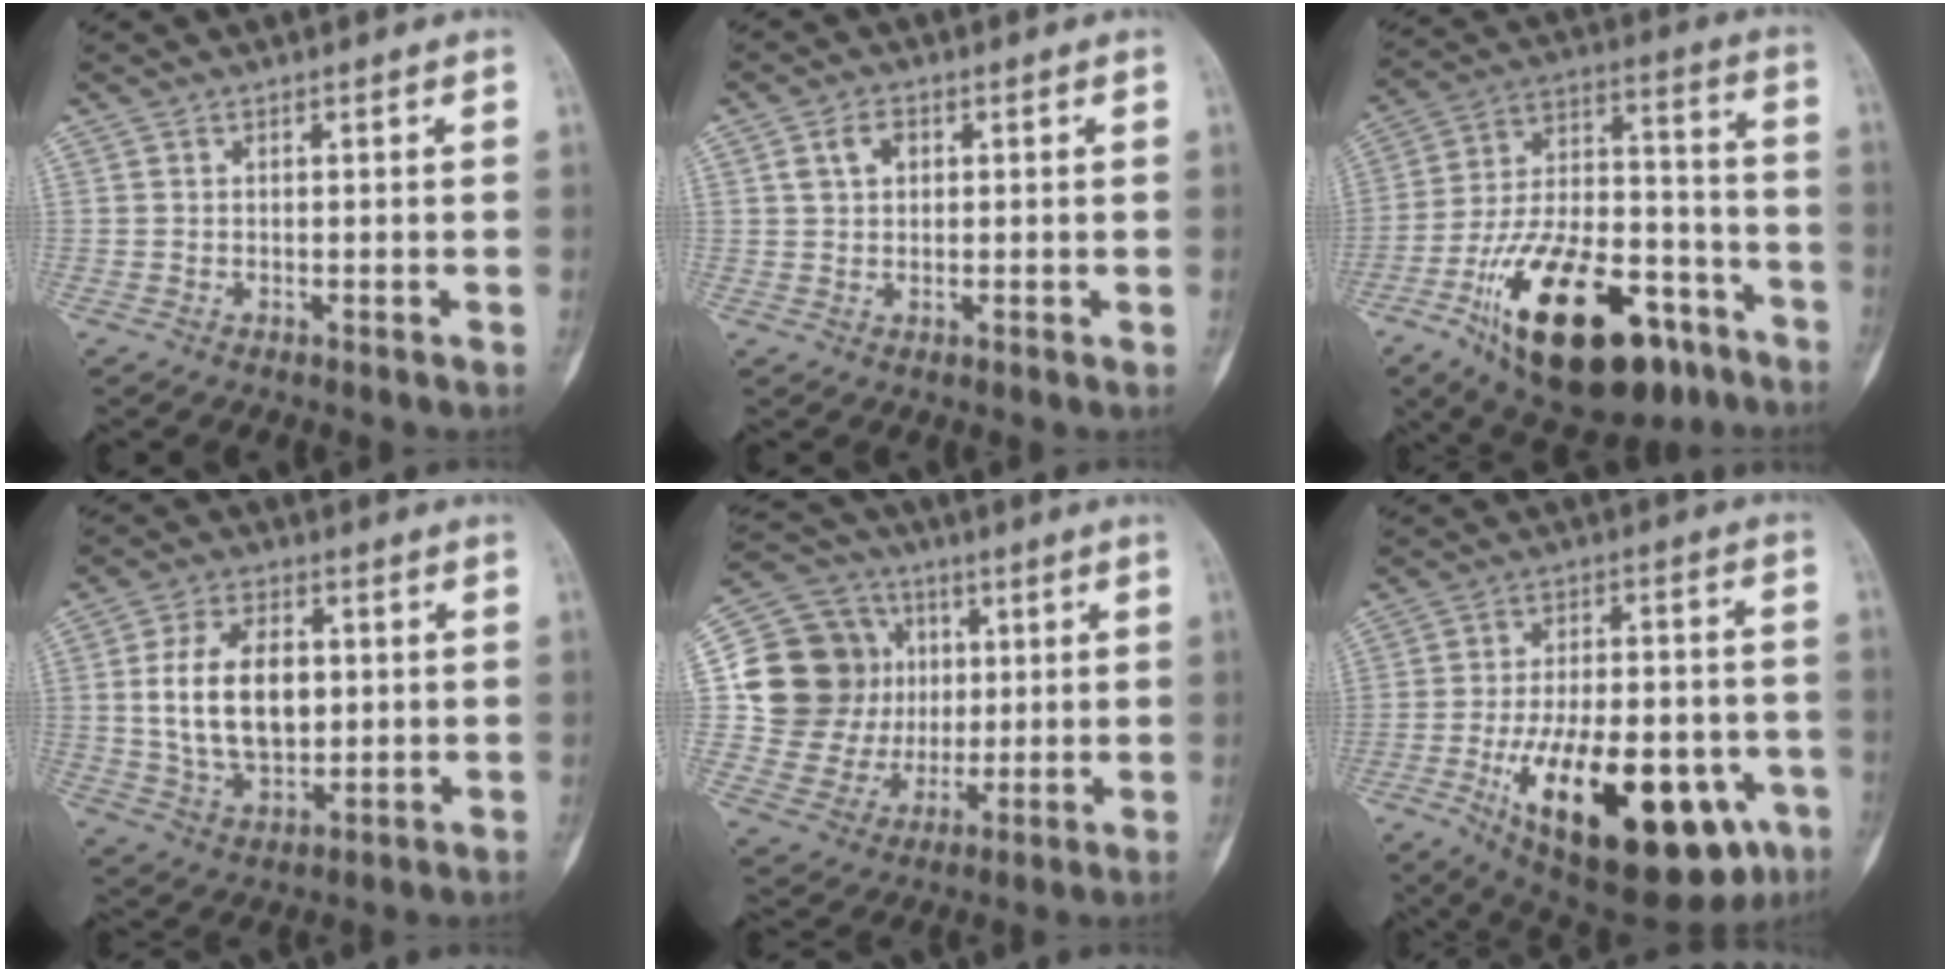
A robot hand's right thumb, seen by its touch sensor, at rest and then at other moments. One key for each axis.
{"total": 3.6, "fx": 1.1, "fy": 2.5, "fz": 2.4, "tx": -0.040, "ty": 0.002, "tz": 0.020}
{"total": 28.2, "fx": -14.6, "fy": 13.2, "fz": 20.2, "tx": -0.347, "ty": 0.067, "tz": -0.235}
{"total": 13.8, "fx": 1.4, "fy": 8.5, "fz": 10.7, "tx": -0.170, "ty": -0.002, "tz": 0.029}
{"total": 18.8, "fx": 3.1, "fy": 16.9, "fz": 7.6, "tx": -0.098, "ty": 0.025, "tz": 0.071}
{"total": 27.6, "fx": -10.6, "fy": 11.7, "fz": 22.7, "tx": -0.319, "ty": 0.018, "tz": -0.140}